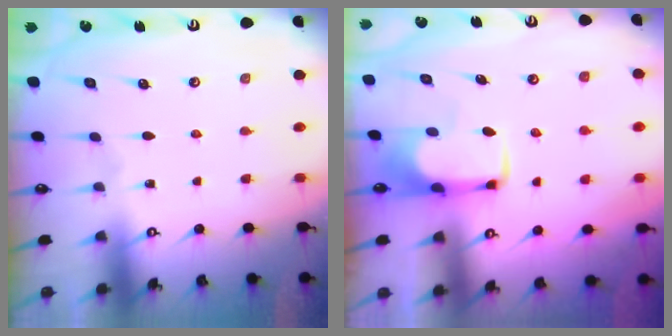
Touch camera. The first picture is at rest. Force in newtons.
{"total": 2.0, "press": 2.0, "slide": 0.4}